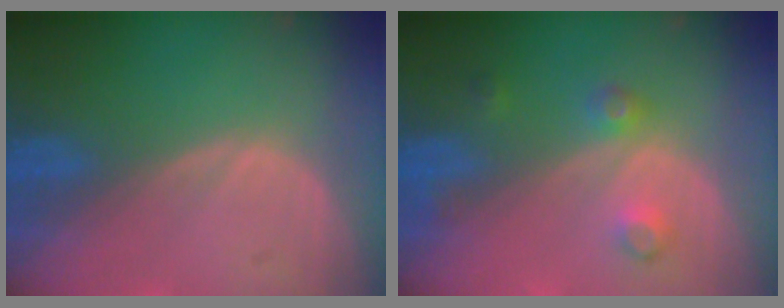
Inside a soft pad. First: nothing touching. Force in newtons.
{"total": 3.5, "press": 3.2, "slide": 1.4}